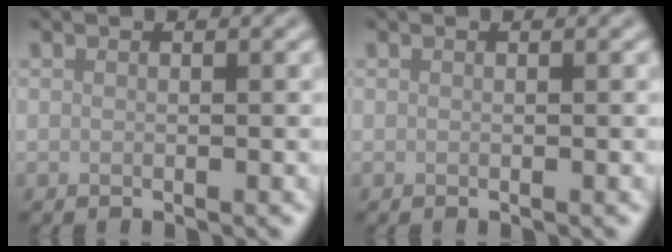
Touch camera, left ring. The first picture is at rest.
{"total": 0.0}